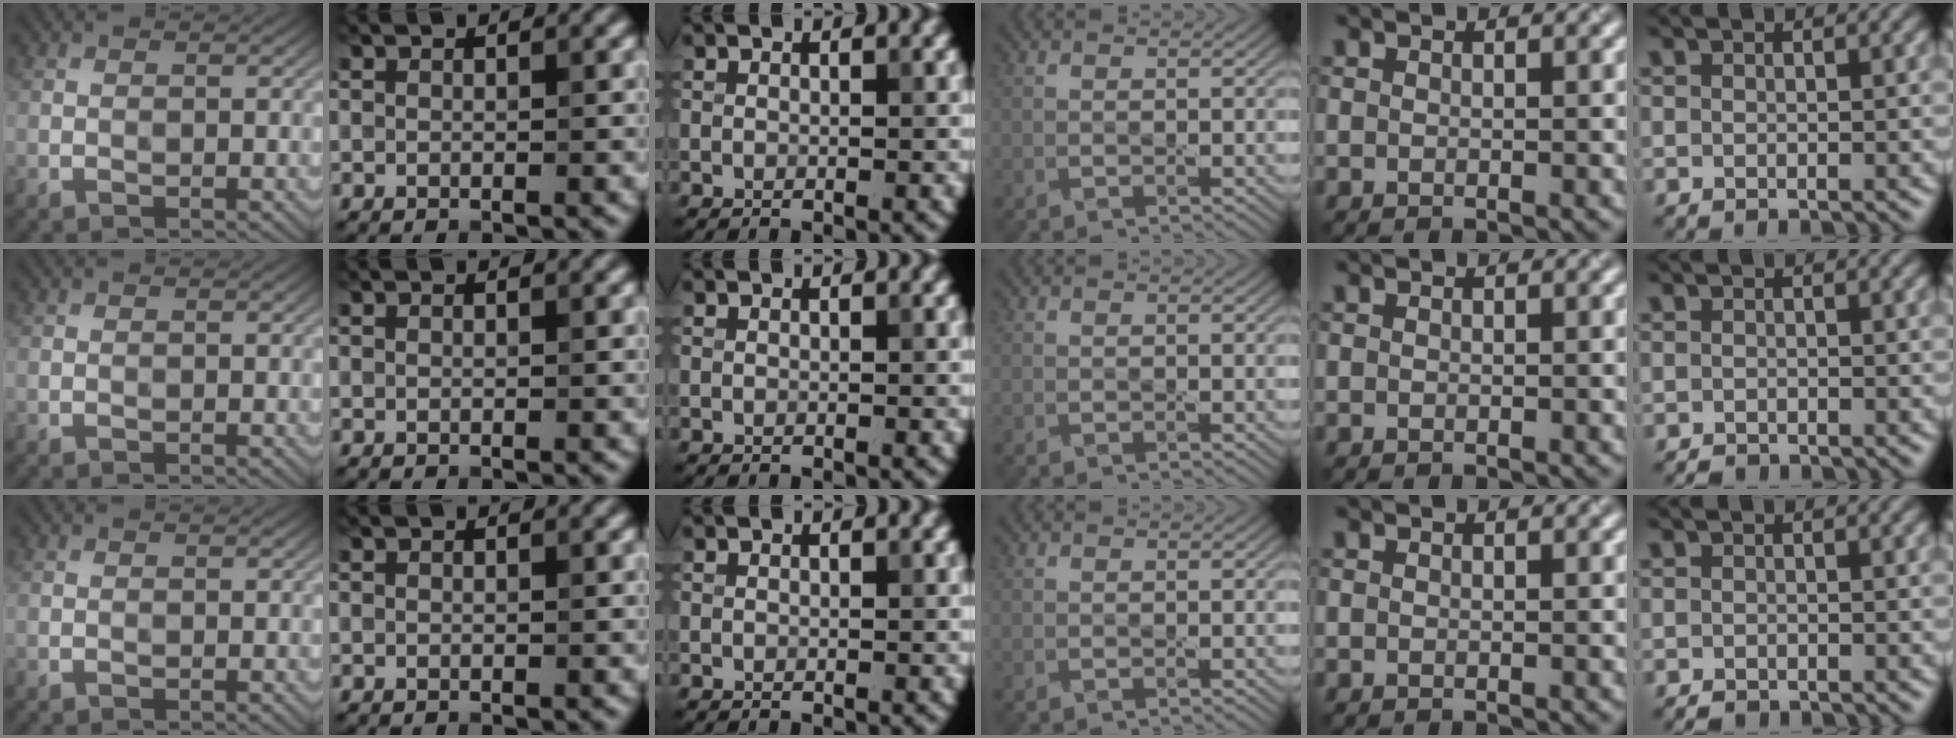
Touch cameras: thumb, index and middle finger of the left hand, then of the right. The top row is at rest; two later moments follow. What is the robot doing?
{"motion": "press", "object": "keyboard"}